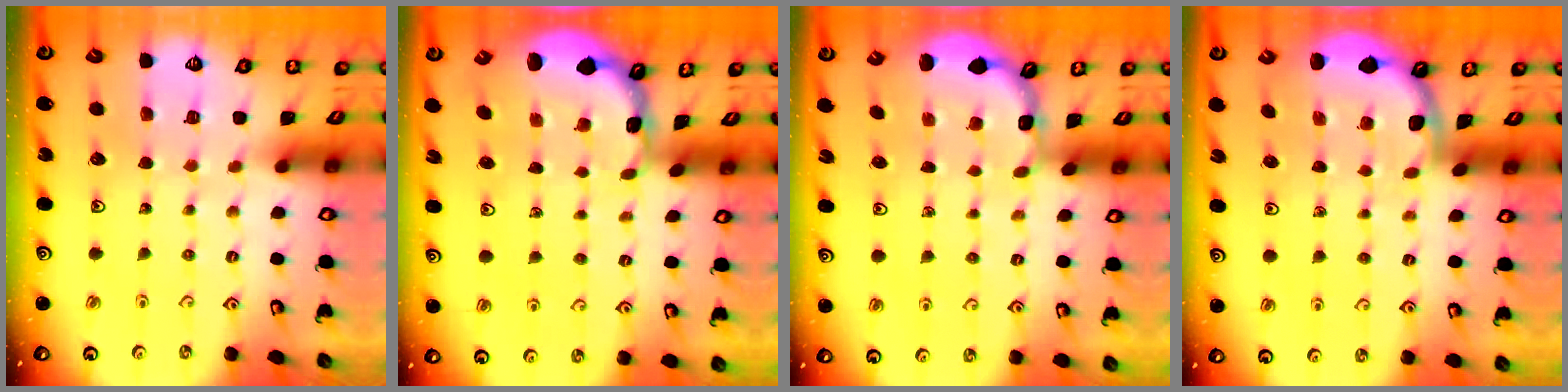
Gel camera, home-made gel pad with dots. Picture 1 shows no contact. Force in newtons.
{"total": 1.4, "press": 1.4, "slide": 0.0}
{"total": 1.9, "press": 1.9, "slide": 0.3}
{"total": 1.8, "press": 1.8, "slide": 0.2}